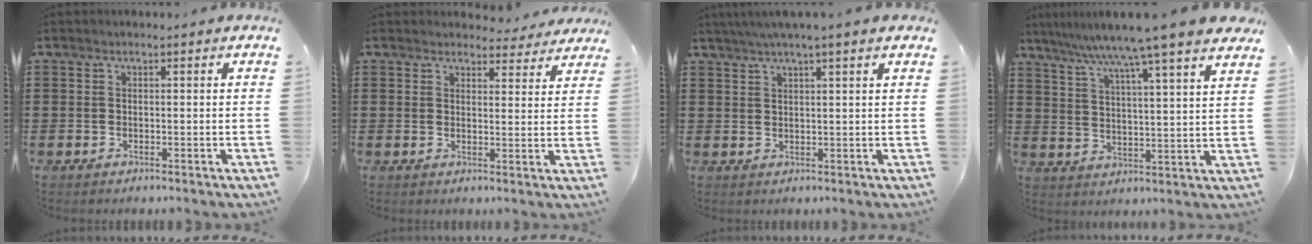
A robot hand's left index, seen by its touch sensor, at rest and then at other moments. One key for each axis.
{"total": 3.8, "fx": 3.6, "fy": 0.9, "fz": 0.6, "tx": -0.017, "ty": -0.015, "tz": 0.065}
{"total": 2.9, "fx": 2.2, "fy": -0.4, "fz": 1.9, "tx": -0.041, "ty": 0.002, "tz": 0.039}
{"total": 7.9, "fx": 6.8, "fy": -1.5, "fz": 3.8, "tx": -0.099, "ty": -0.043, "tz": 0.106}